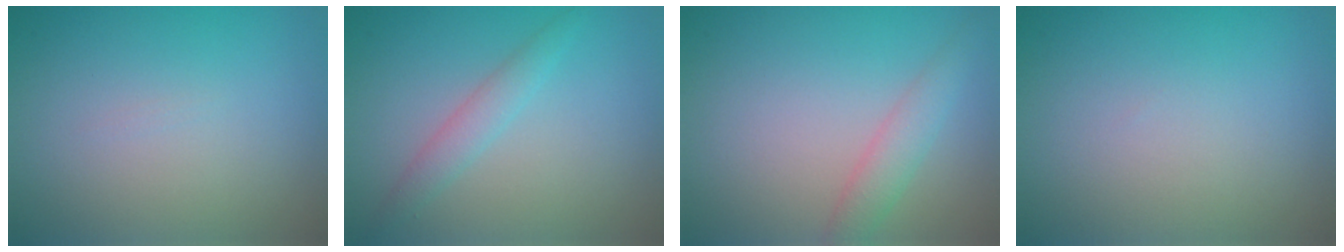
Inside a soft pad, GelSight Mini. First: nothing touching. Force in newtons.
{"total": 2.0, "press": 2.0, "slide": 0.0}
{"total": 2.4, "press": 2.4, "slide": 0.1}
{"total": 0.0}